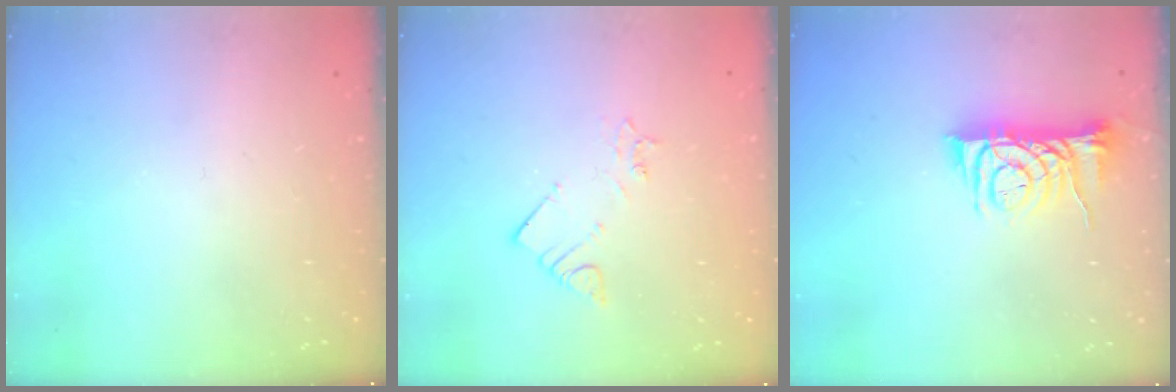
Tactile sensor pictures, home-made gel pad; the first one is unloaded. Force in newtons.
{"total": 2.8, "press": 2.7, "slide": 0.5}
{"total": 8.0, "press": 8.0, "slide": 0.1}